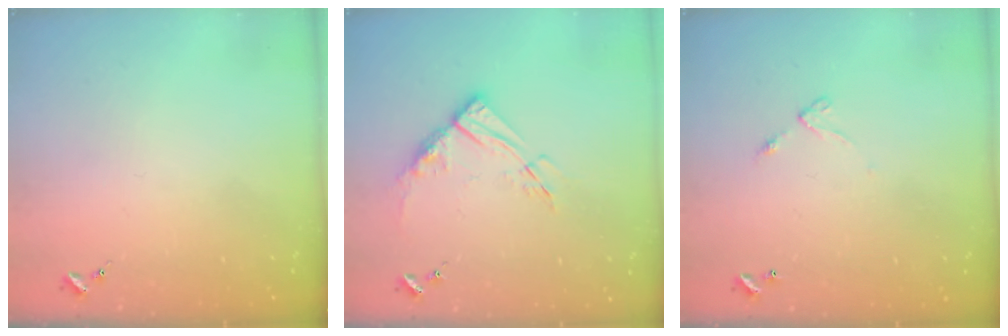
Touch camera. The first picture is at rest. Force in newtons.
{"total": 11.2, "press": 11.1, "slide": 1.1}
{"total": 5.1, "press": 5.1, "slide": 0.4}